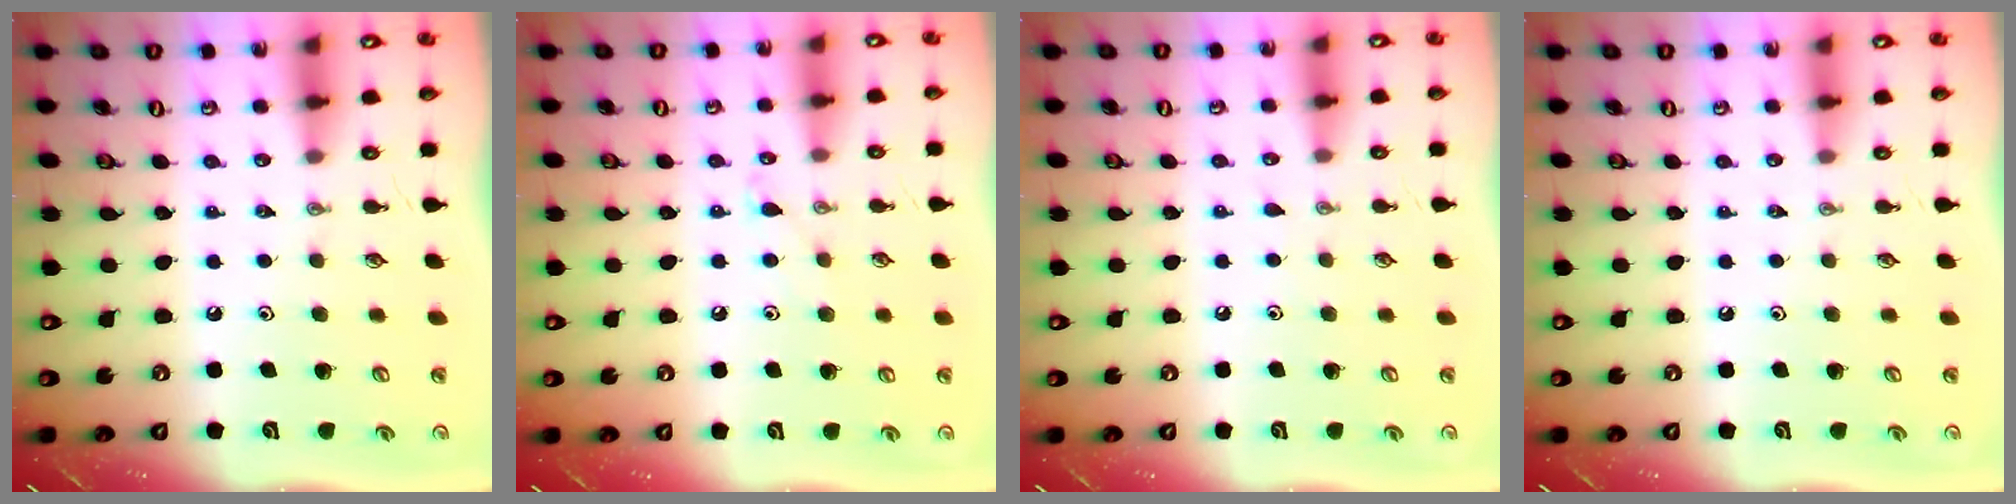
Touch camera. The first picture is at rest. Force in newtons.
{"total": 6.4, "press": 6.4, "slide": 0.7}
{"total": 3.4, "press": 3.3, "slide": 0.4}
{"total": 0.0}